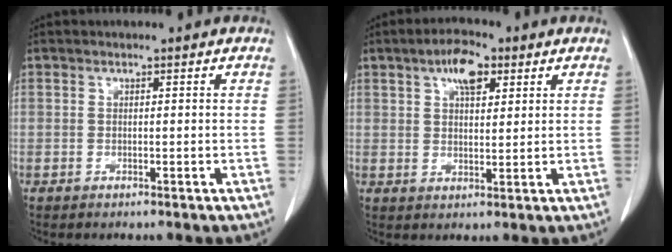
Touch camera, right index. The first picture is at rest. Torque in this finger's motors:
{"motor_torque": [0.12, 0.15, 0.08, 0.08]}